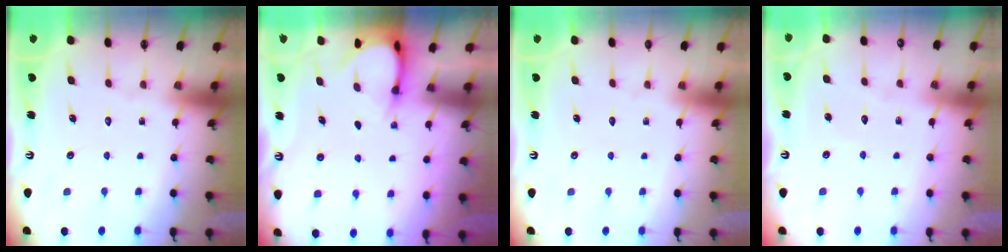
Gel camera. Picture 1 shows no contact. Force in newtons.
{"total": 3.9, "press": 3.9, "slide": 0.3}
{"total": 0.0}
{"total": 2.3, "press": 2.2, "slide": 0.3}